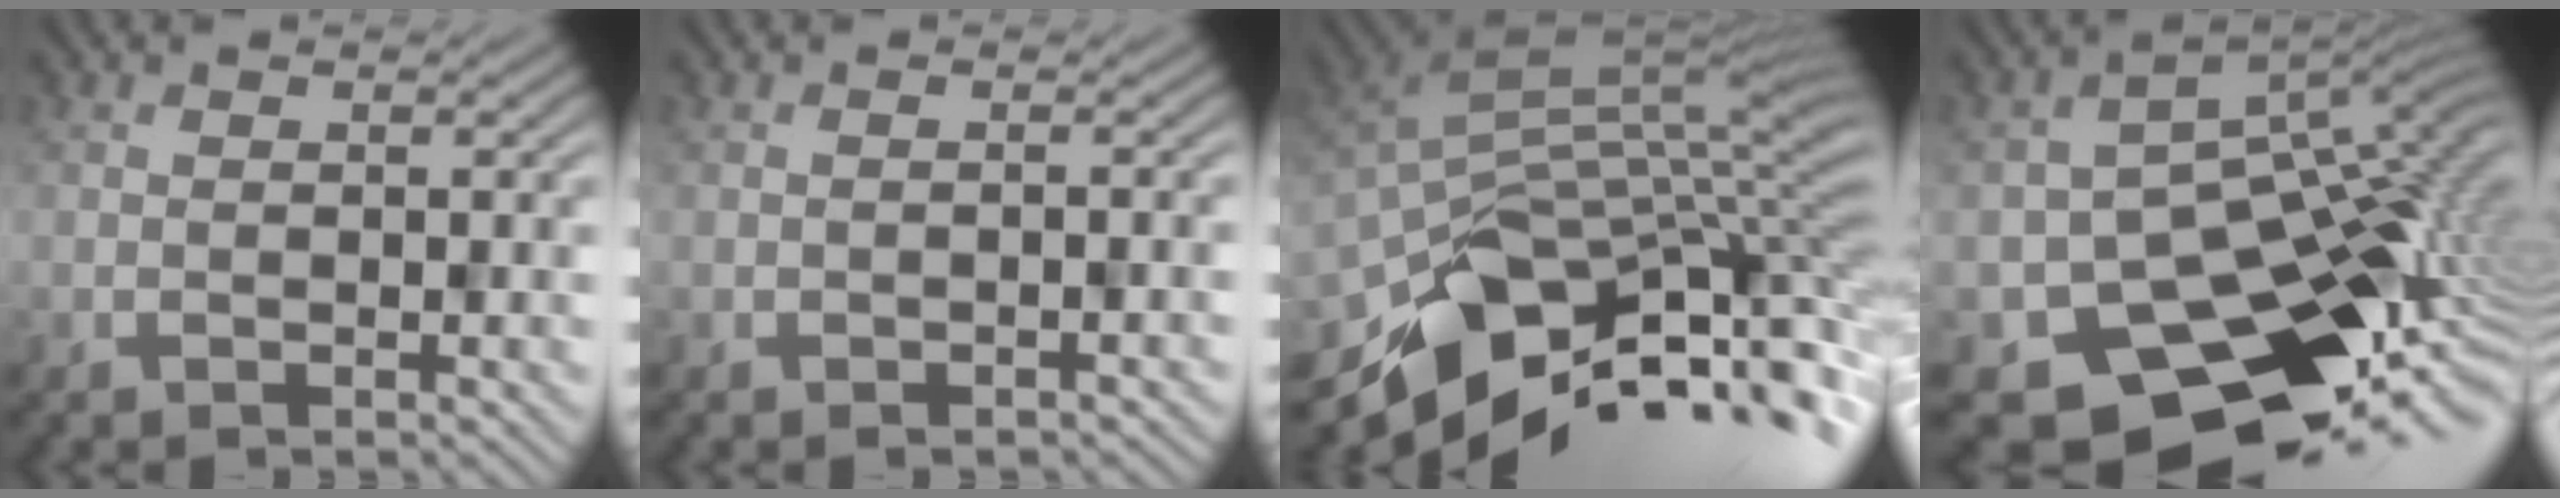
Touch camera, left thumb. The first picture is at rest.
{"total": 0.7, "force": [-0.6, -0.2, -0.4], "torque": [0.008, 0.004, -0.011]}
{"total": 11.1, "force": [-4.2, 6.3, 8.2], "torque": [-0.152, -0.016, -0.079]}
{"total": 14.3, "force": [-6.2, 10.2, 7.9], "torque": [-0.113, -0.057, -0.077]}